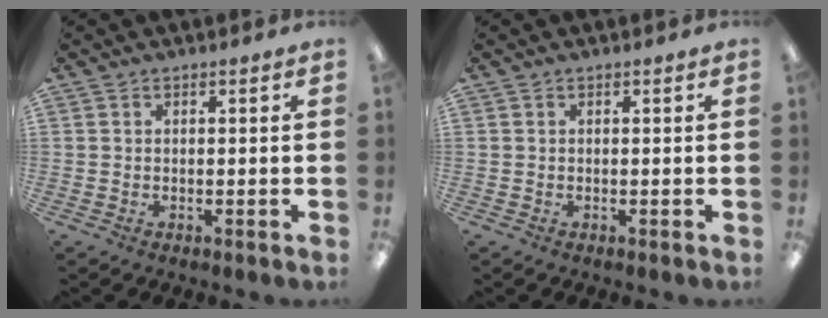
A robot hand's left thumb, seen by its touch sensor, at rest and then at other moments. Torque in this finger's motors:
{"motor_torque": [-0.01, -0.01, 0.04, 0.04, 0.00]}